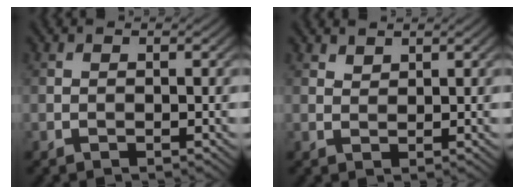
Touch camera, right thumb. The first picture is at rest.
{"total": 1.3, "force": [1.1, 0.5, 0.4], "torque": [-0.011, -0.001, 0.027]}